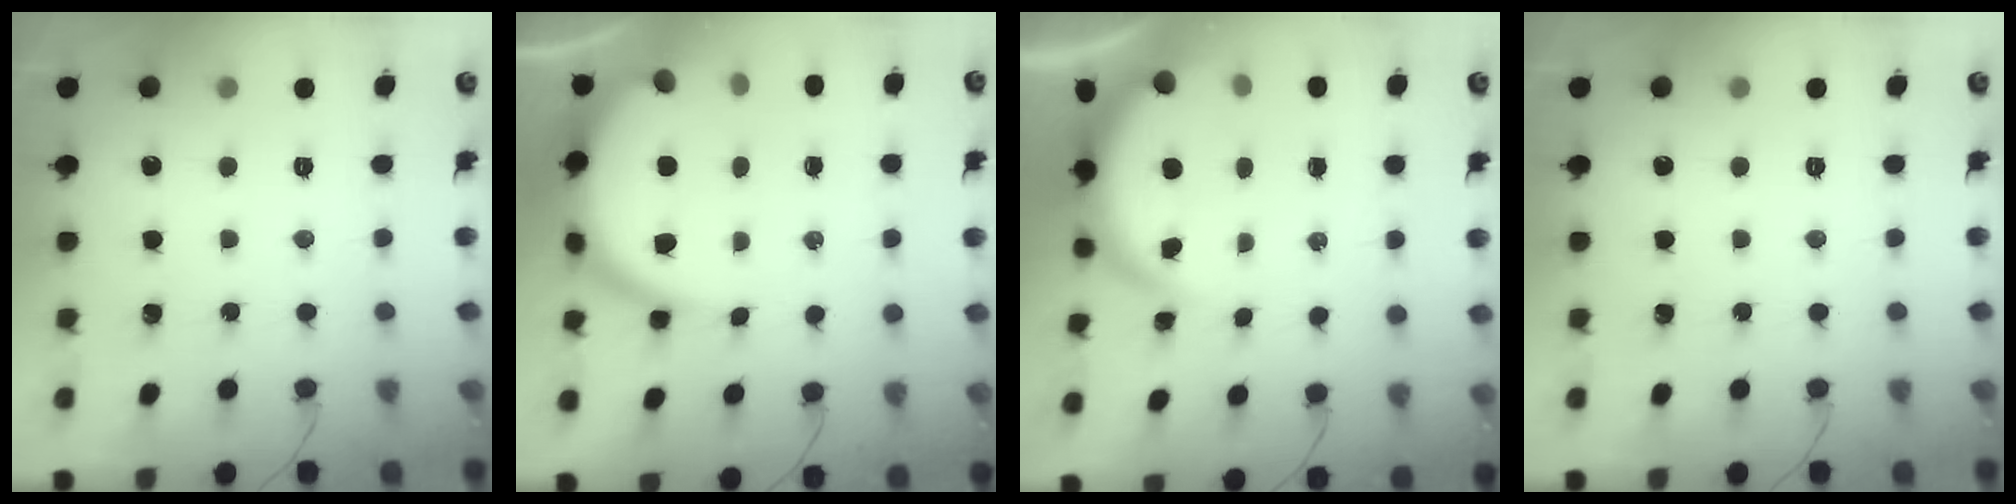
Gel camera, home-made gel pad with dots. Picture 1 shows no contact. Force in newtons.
{"total": 10.4, "press": 10.3, "slide": 1.0}
{"total": 3.8, "press": 3.8, "slide": 0.2}
{"total": 0.0}